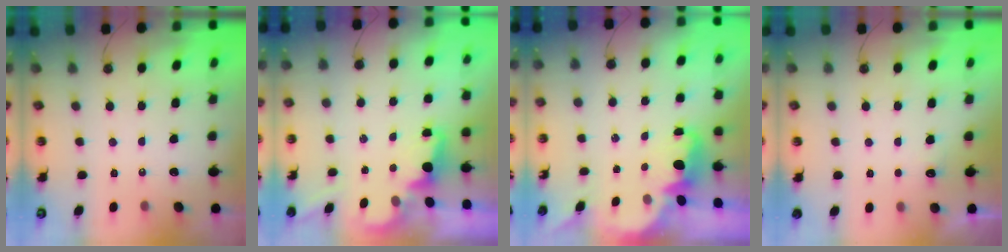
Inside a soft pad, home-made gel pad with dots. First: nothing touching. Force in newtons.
{"total": 1.5, "press": 1.3, "slide": 0.7}
{"total": 2.5, "press": 2.4, "slide": 0.6}
{"total": 4.6, "press": 4.5, "slide": 1.1}